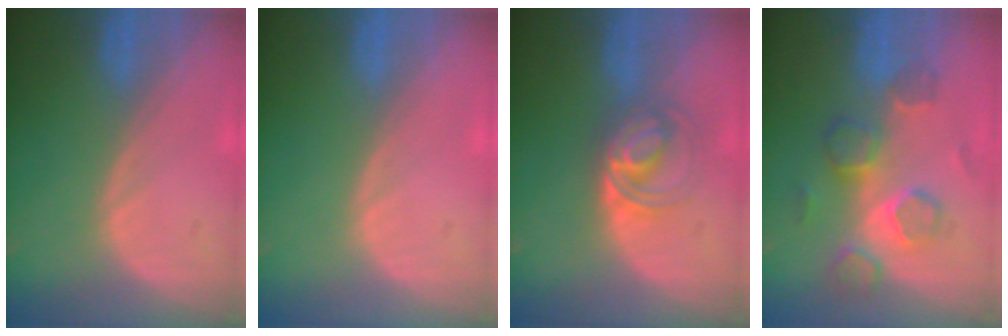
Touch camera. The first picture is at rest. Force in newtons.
{"total": 0.0}
{"total": 5.9, "press": 5.5, "slide": 2.1}
{"total": 7.8, "press": 7.4, "slide": 2.4}